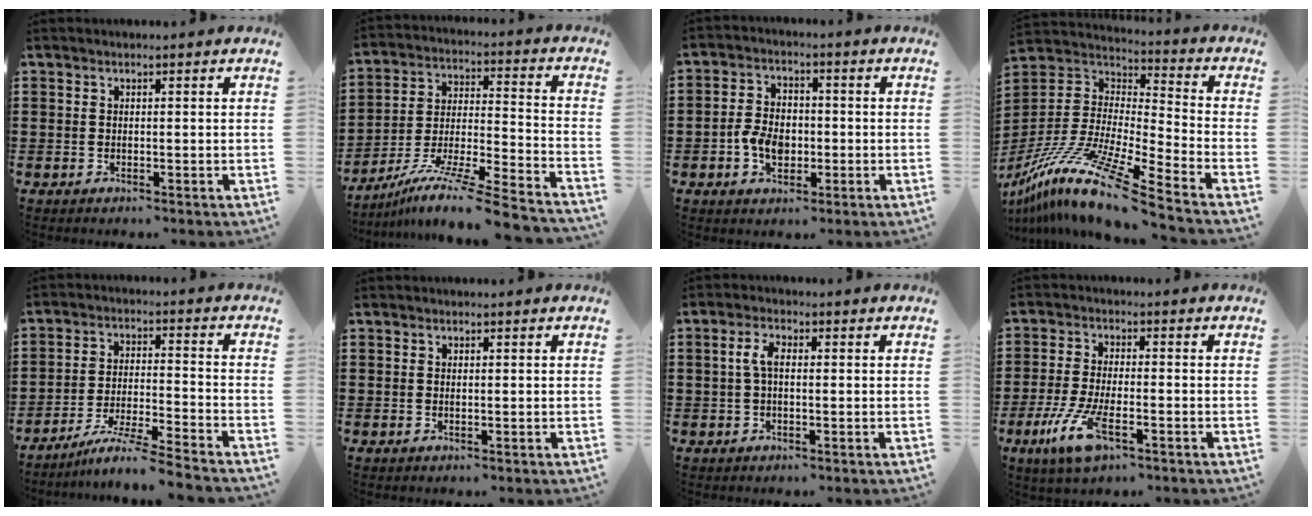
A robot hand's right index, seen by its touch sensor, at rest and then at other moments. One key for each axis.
{"total": 11.2, "fx": -9.5, "fy": -0.1, "fz": 5.9, "tx": -0.102, "ty": 0.008, "tz": -0.186}
{"total": 5.4, "fx": -1.3, "fy": 3.7, "fz": 3.7, "tx": -0.084, "ty": 0.006, "tz": -0.026}
{"total": 14.2, "fx": -11.6, "fy": 0.0, "fz": 8.3, "tx": -0.180, "ty": 0.002, "tz": -0.229}
{"total": 6.8, "fx": -6.1, "fy": -0.8, "fz": 2.9, "tx": -0.066, "ty": -0.017, "tz": -0.122}
{"total": 0.0}
{"total": 3.4, "fx": 0.1, "fy": 1.5, "fz": 3.1, "tx": -0.076, "ty": 0.001, "tz": -0.006}
{"total": 7.8, "fx": -3.6, "fy": 2.4, "fz": 6.5, "tx": -0.150, "ty": -0.016, "tz": -0.066}